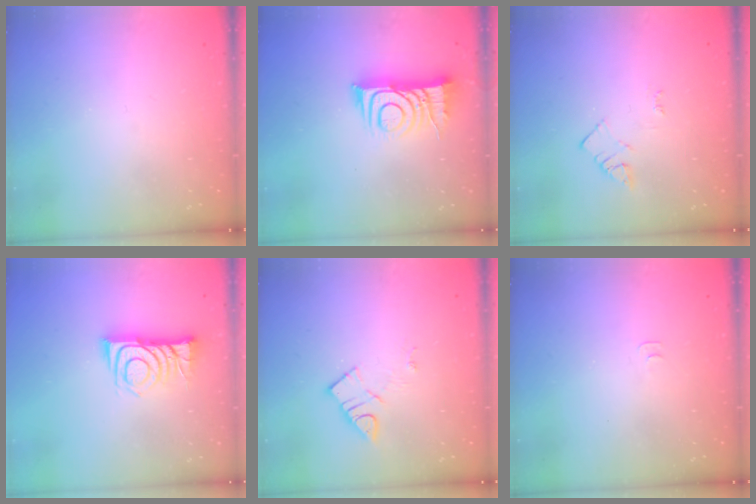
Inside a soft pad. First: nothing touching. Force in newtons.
{"total": 10.8, "press": 10.8, "slide": 1.0}
{"total": 3.3, "press": 3.3, "slide": 0.4}
{"total": 9.6, "press": 9.5, "slide": 1.0}
{"total": 6.4, "press": 6.4, "slide": 0.3}
{"total": 3.0, "press": 3.0, "slide": 0.3}